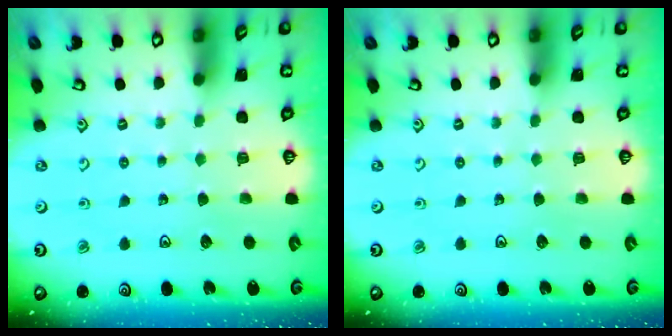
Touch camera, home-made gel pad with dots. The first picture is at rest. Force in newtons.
{"total": 0.0}